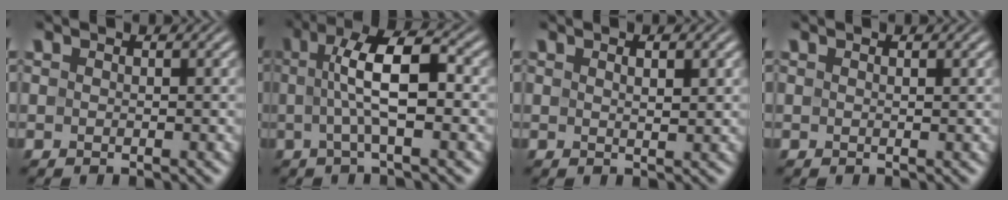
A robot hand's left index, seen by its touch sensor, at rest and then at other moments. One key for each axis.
{"total": 5.7, "fx": 0.3, "fy": 1.4, "fz": 5.5, "tx": -0.098, "ty": 0.011, "tz": 0.002}
{"total": 1.6, "fx": 0.8, "fy": 0.4, "fz": 1.3, "tx": -0.019, "ty": 0.001, "tz": 0.012}
{"total": 0.5, "fx": 0.3, "fy": 0.0, "fz": 0.4, "tx": -0.005, "ty": 0.002, "tz": 0.004}